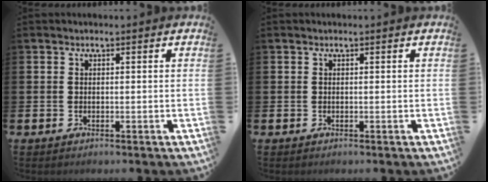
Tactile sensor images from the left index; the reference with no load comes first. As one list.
[{"total": 0.0}]